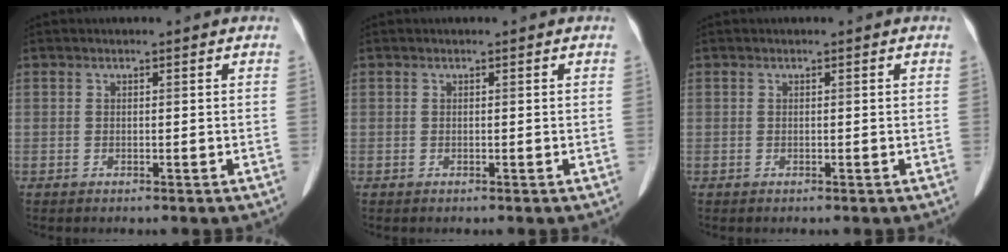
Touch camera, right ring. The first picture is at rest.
{"total": 0.0}
{"total": 0.0}